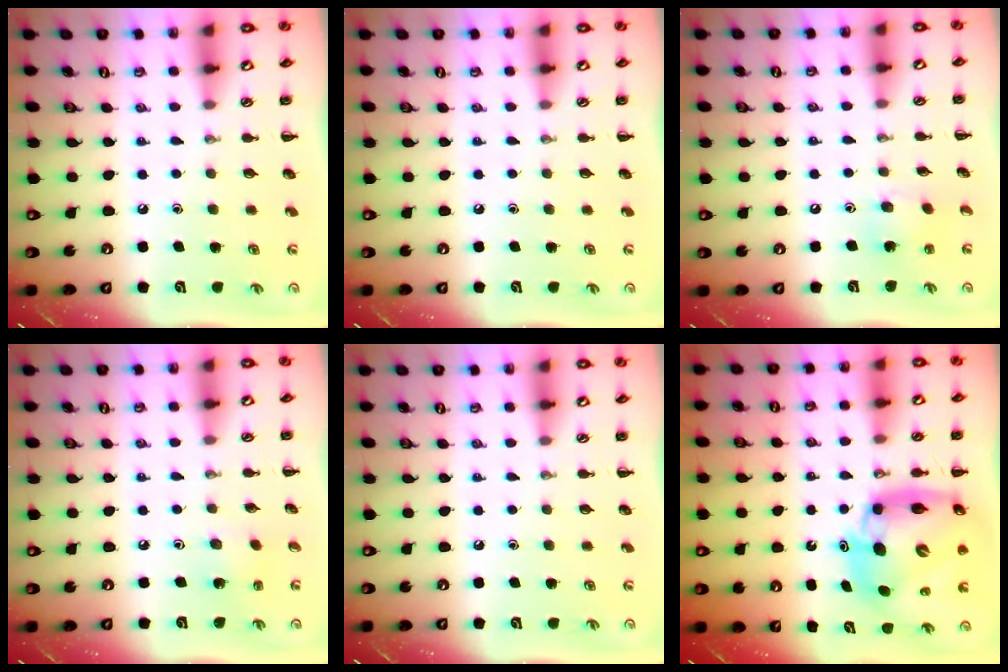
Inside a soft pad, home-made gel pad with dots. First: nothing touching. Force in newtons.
{"total": 0.0}
{"total": 6.6, "press": 6.4, "slide": 1.6}
{"total": 1.4, "press": 1.2, "slide": 0.6}
{"total": 0.0}
{"total": 14.0, "press": 13.4, "slide": 4.1}